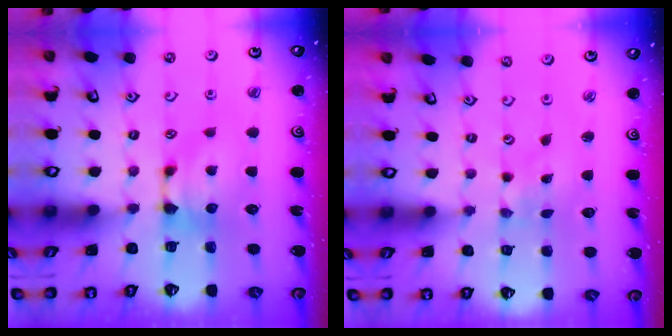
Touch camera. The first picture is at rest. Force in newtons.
{"total": 6.9, "press": 6.9, "slide": 0.4}